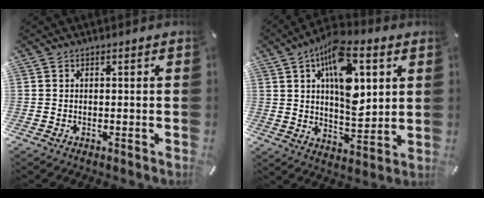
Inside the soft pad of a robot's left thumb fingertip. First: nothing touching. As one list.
[{"total": 16.4, "force": [6.7, 8.4, 12.4], "torque": [-0.196, -0.021, 0.112]}]